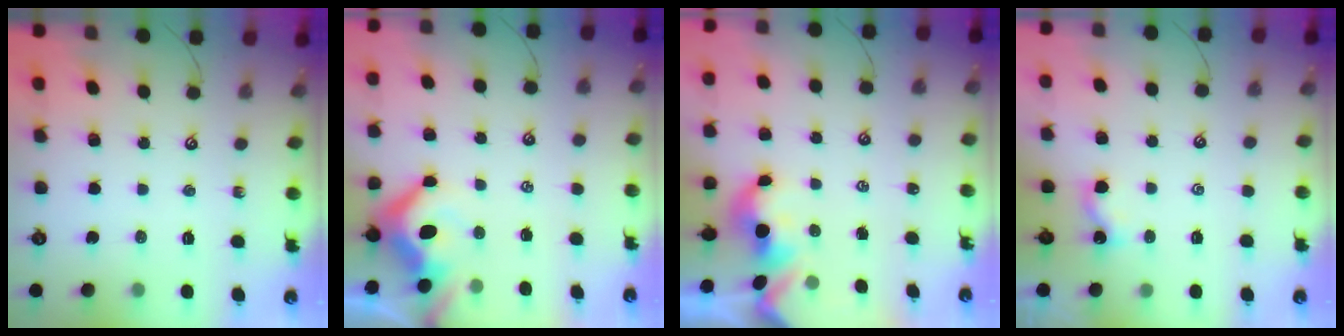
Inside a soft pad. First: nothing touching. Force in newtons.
{"total": 4.7, "press": 4.6, "slide": 1.2}
{"total": 2.2, "press": 2.2, "slide": 0.2}
{"total": 2.5, "press": 2.5, "slide": 0.1}